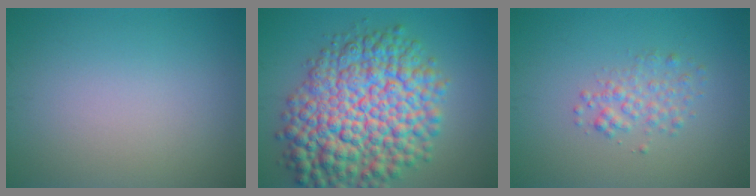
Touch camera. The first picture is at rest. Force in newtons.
{"total": 12.8, "press": 12.8, "slide": 0.3}
{"total": 2.1, "press": 2.1, "slide": 0.1}